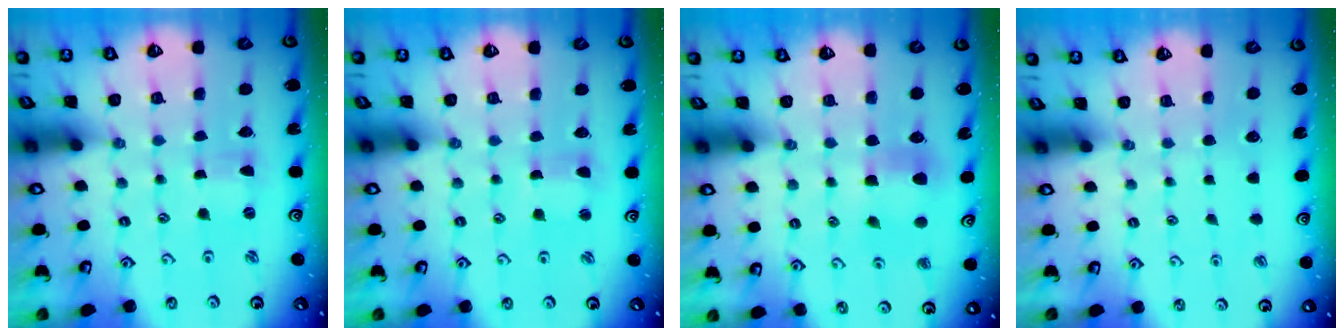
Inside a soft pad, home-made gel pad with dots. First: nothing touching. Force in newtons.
{"total": 1.0, "press": 1.0, "slide": 0.2}
{"total": 6.9, "press": 6.8, "slide": 0.6}
{"total": 0.0}